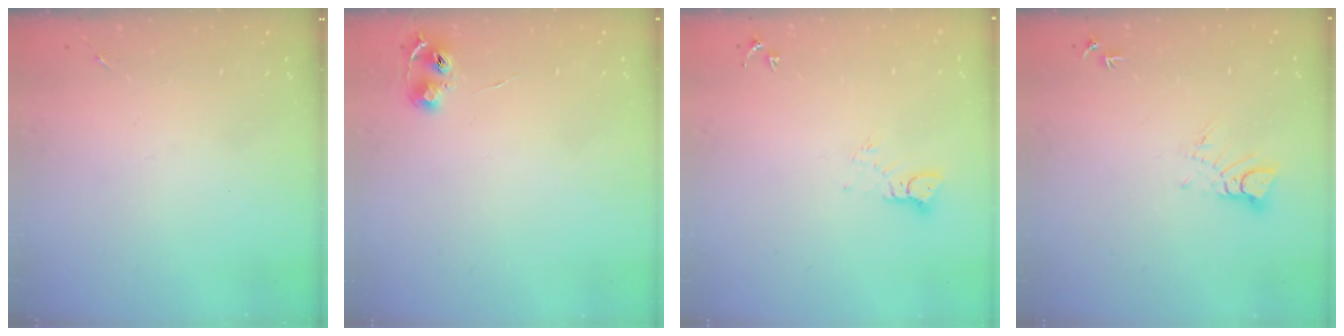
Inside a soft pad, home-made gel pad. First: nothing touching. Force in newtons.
{"total": 6.4, "press": 6.4, "slide": 0.7}
{"total": 3.7, "press": 3.7, "slide": 0.4}
{"total": 4.3, "press": 4.3, "slide": 0.4}